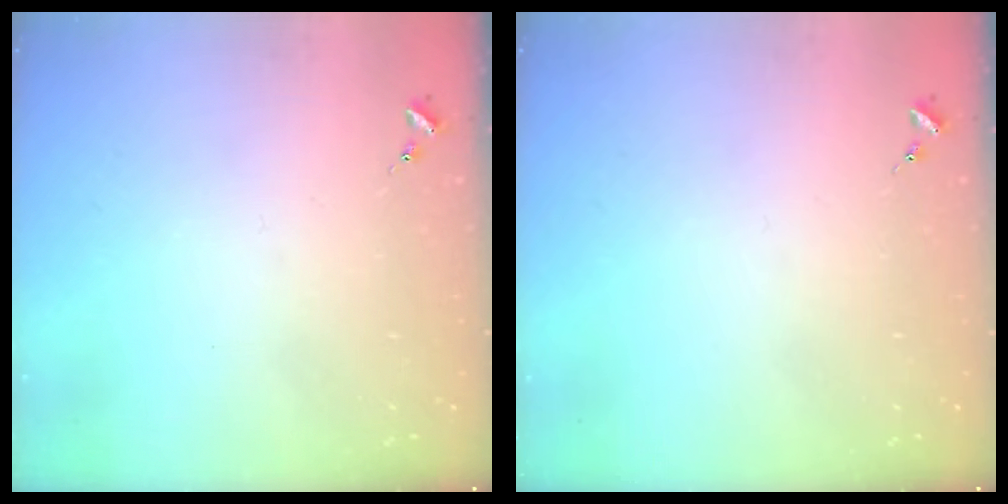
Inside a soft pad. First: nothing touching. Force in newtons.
{"total": 0.0}